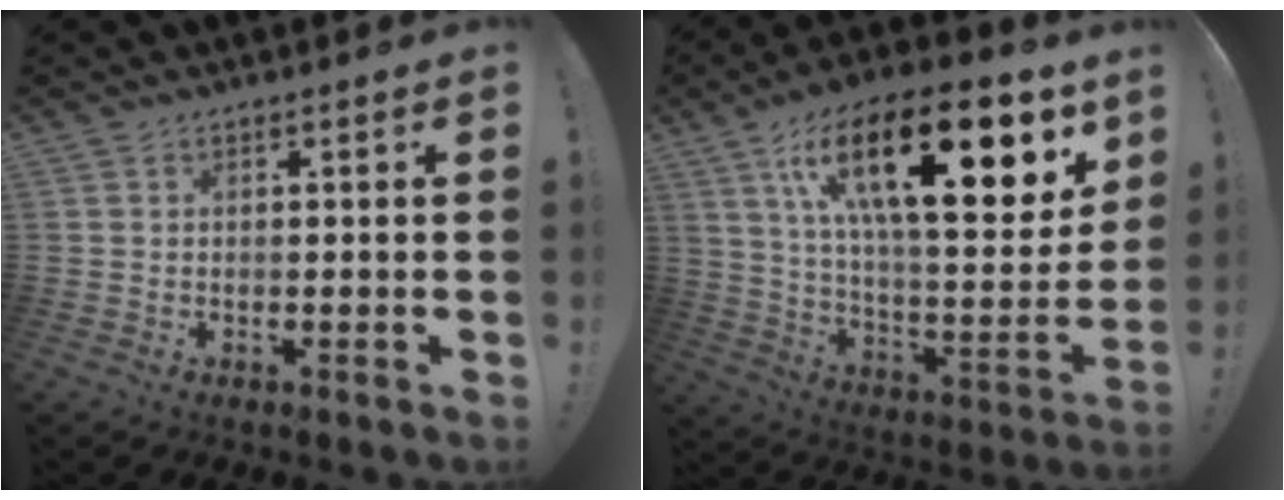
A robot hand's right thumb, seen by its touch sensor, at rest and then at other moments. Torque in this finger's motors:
{"motor_torque": [0.53, 4.48, 2.38, 0.39, 0.58]}